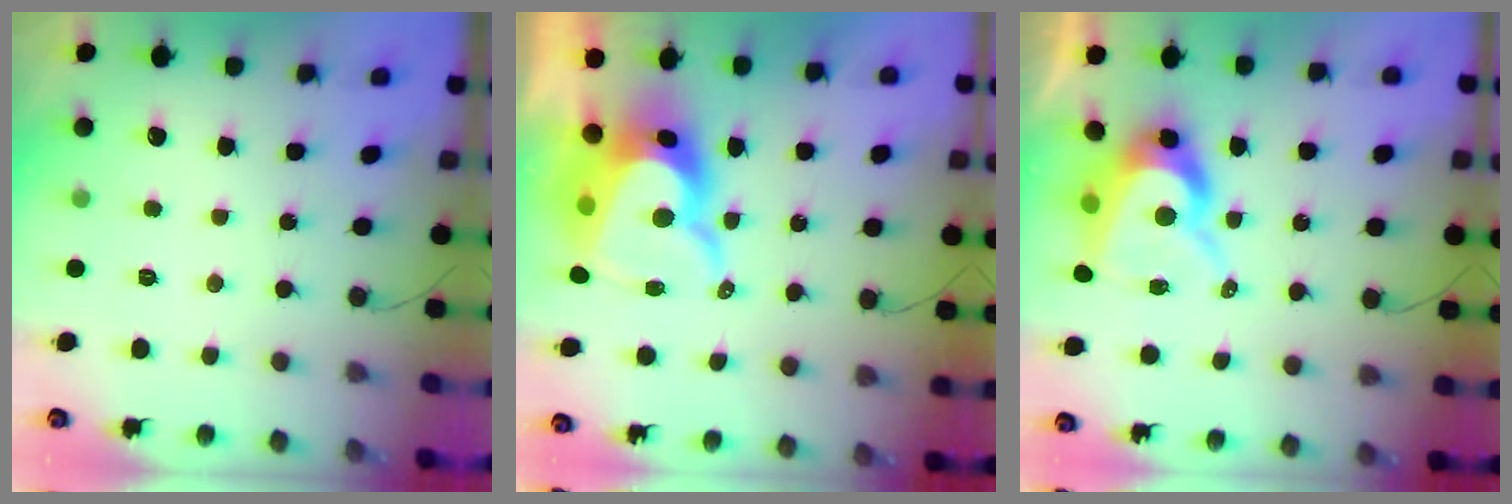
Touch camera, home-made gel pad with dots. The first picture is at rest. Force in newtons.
{"total": 16.8, "press": 16.8, "slide": 1.3}
{"total": 11.7, "press": 11.6, "slide": 1.2}